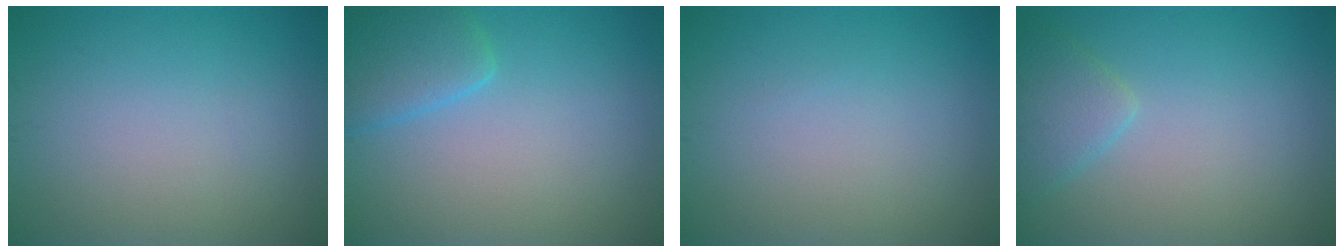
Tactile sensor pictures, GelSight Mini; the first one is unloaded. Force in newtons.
{"total": 3.5, "press": 3.5, "slide": 0.2}
{"total": 0.0}
{"total": 2.3, "press": 2.3, "slide": 0.1}